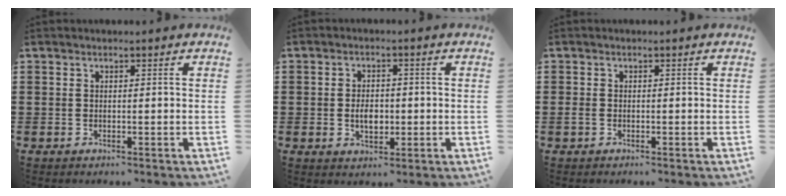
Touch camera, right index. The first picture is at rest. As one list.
[{"total": 3.7, "force": [-0.5, 2.1, 3.0], "torque": [-0.044, -0.007, -0.013]}, {"total": 0.8, "force": [-0.3, 0.6, 0.5], "torque": [-0.010, 0.001, -0.006]}]